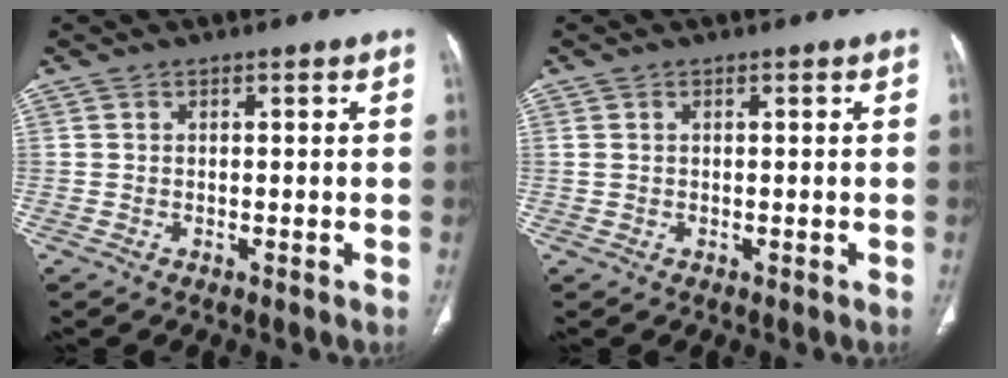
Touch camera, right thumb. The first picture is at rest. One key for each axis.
{"total": 0.8, "fx": 0.2, "fy": 0.5, "fz": 0.6, "tx": -0.017, "ty": 0.010, "tz": 0.010}